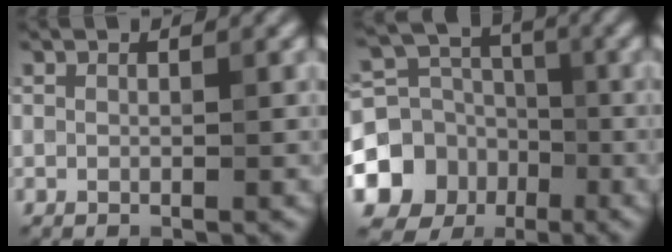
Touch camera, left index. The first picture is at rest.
{"total": 12.0, "force": [-4.5, 10.6, 3.6], "torque": [-0.092, -0.021, -0.096]}